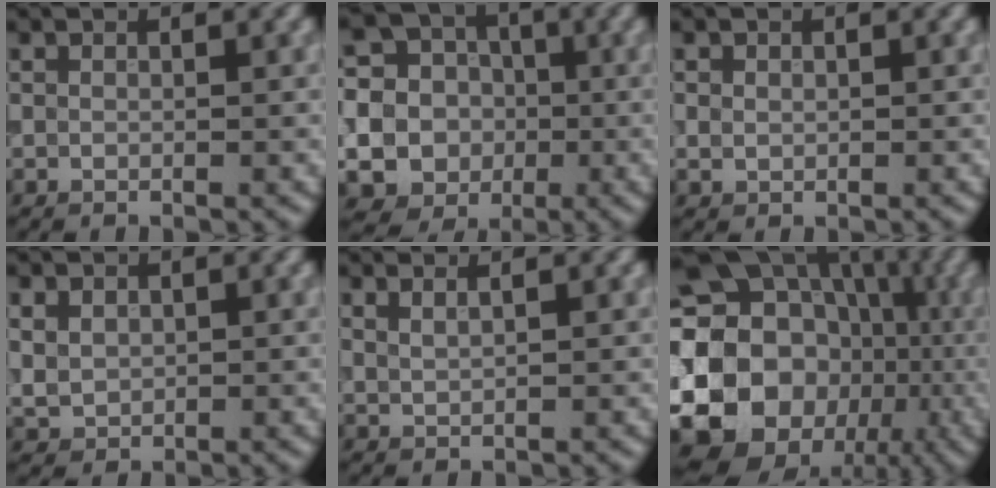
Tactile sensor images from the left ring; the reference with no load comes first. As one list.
[{"total": 18.0, "force": [-3.4, 17.2, 4.2], "torque": [-0.134, -0.001, -0.086]}, {"total": 0.9, "force": [0.2, 0.8, 0.3], "torque": [-0.005, -0.002, 0.004]}, {"total": 1.9, "force": [0.6, 1.6, 0.9], "torque": [-0.018, -0.003, 0.016]}, {"total": 2.0, "force": [1.4, 0.9, 1.2], "torque": [-0.005, -0.001, 0.010]}, {"total": 21.2, "force": [-2.8, 18.4, 10.2], "torque": [-0.174, -0.009, -0.085]}]